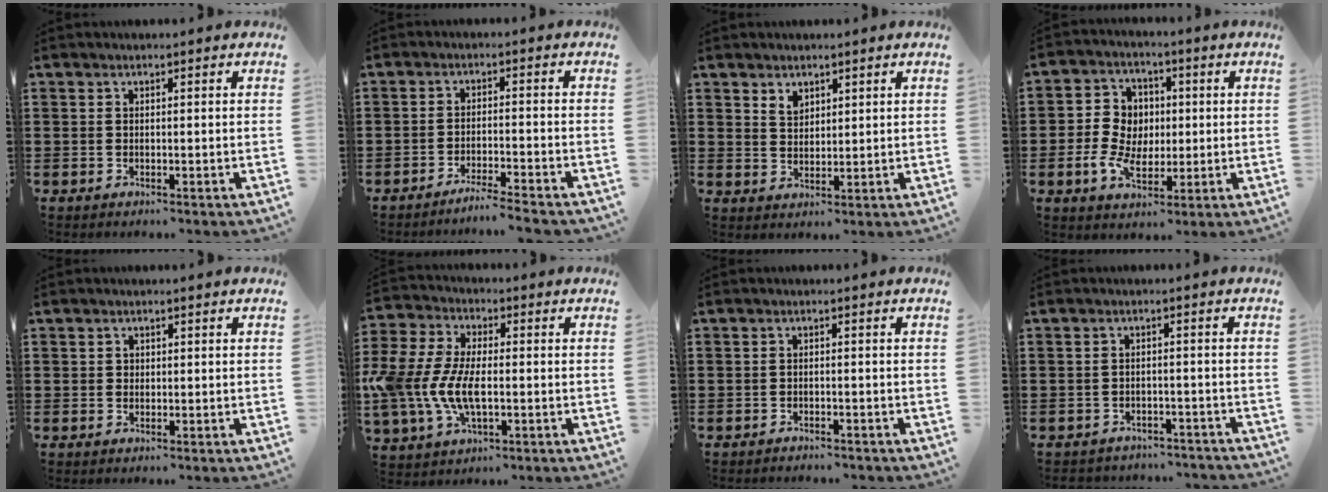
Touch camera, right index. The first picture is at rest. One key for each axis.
{"total": 3.2, "fx": -3.0, "fy": -0.5, "fz": 0.9, "tx": -0.017, "ty": -0.002, "tz": -0.060}
{"total": 2.5, "fx": 2.0, "fy": 1.5, "fz": 0.5, "tx": -0.015, "ty": 0.004, "tz": 0.038}
{"total": 6.9, "fx": -0.8, "fy": 6.0, "fz": 3.3, "tx": -0.091, "ty": 0.019, "tz": -0.018}
{"total": 0.7, "fx": 0.2, "fy": 0.6, "fz": 0.2, "tx": -0.005, "ty": 0.004, "tz": 0.005}
{"total": 9.2, "fx": -1.8, "fy": 5.1, "fz": 7.5, "tx": -0.195, "ty": -0.008, "tz": -0.042}
{"total": 1.2, "fx": -1.2, "fy": 0.1, "fz": 0.0, "tx": -0.005, "ty": 0.001, "tz": -0.026}
{"total": 2.5, "fx": -2.4, "fy": 0.5, "fz": -0.1, "tx": -0.006, "ty": -0.002, "tz": -0.054}